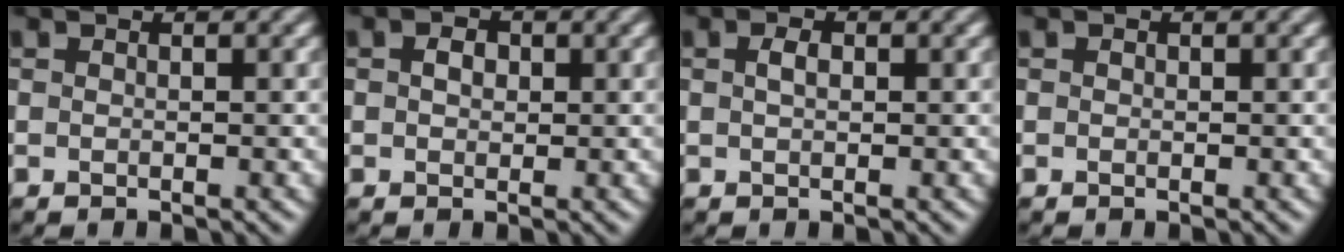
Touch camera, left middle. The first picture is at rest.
{"total": 1.6, "force": [0.3, 1.1, 1.0], "torque": [-0.019, 0.003, 0.002]}
{"total": 1.2, "force": [0.3, 0.7, 1.0], "torque": [-0.020, 0.003, 0.004]}
{"total": 0.0}